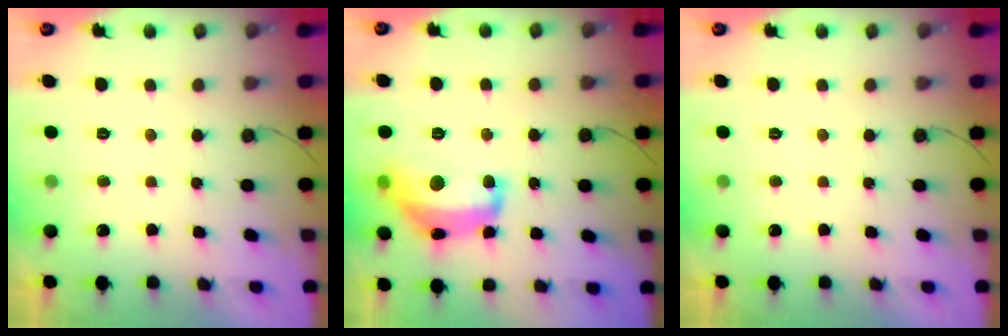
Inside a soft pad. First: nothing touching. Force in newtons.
{"total": 15.0, "press": 15.0, "slide": 1.1}
{"total": 0.0}